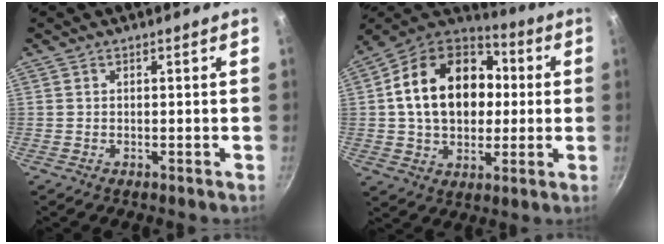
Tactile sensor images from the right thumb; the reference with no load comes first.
{"total": 21.8, "force": [2.4, 16.0, 14.6], "torque": [-0.223, 0.032, 0.034]}